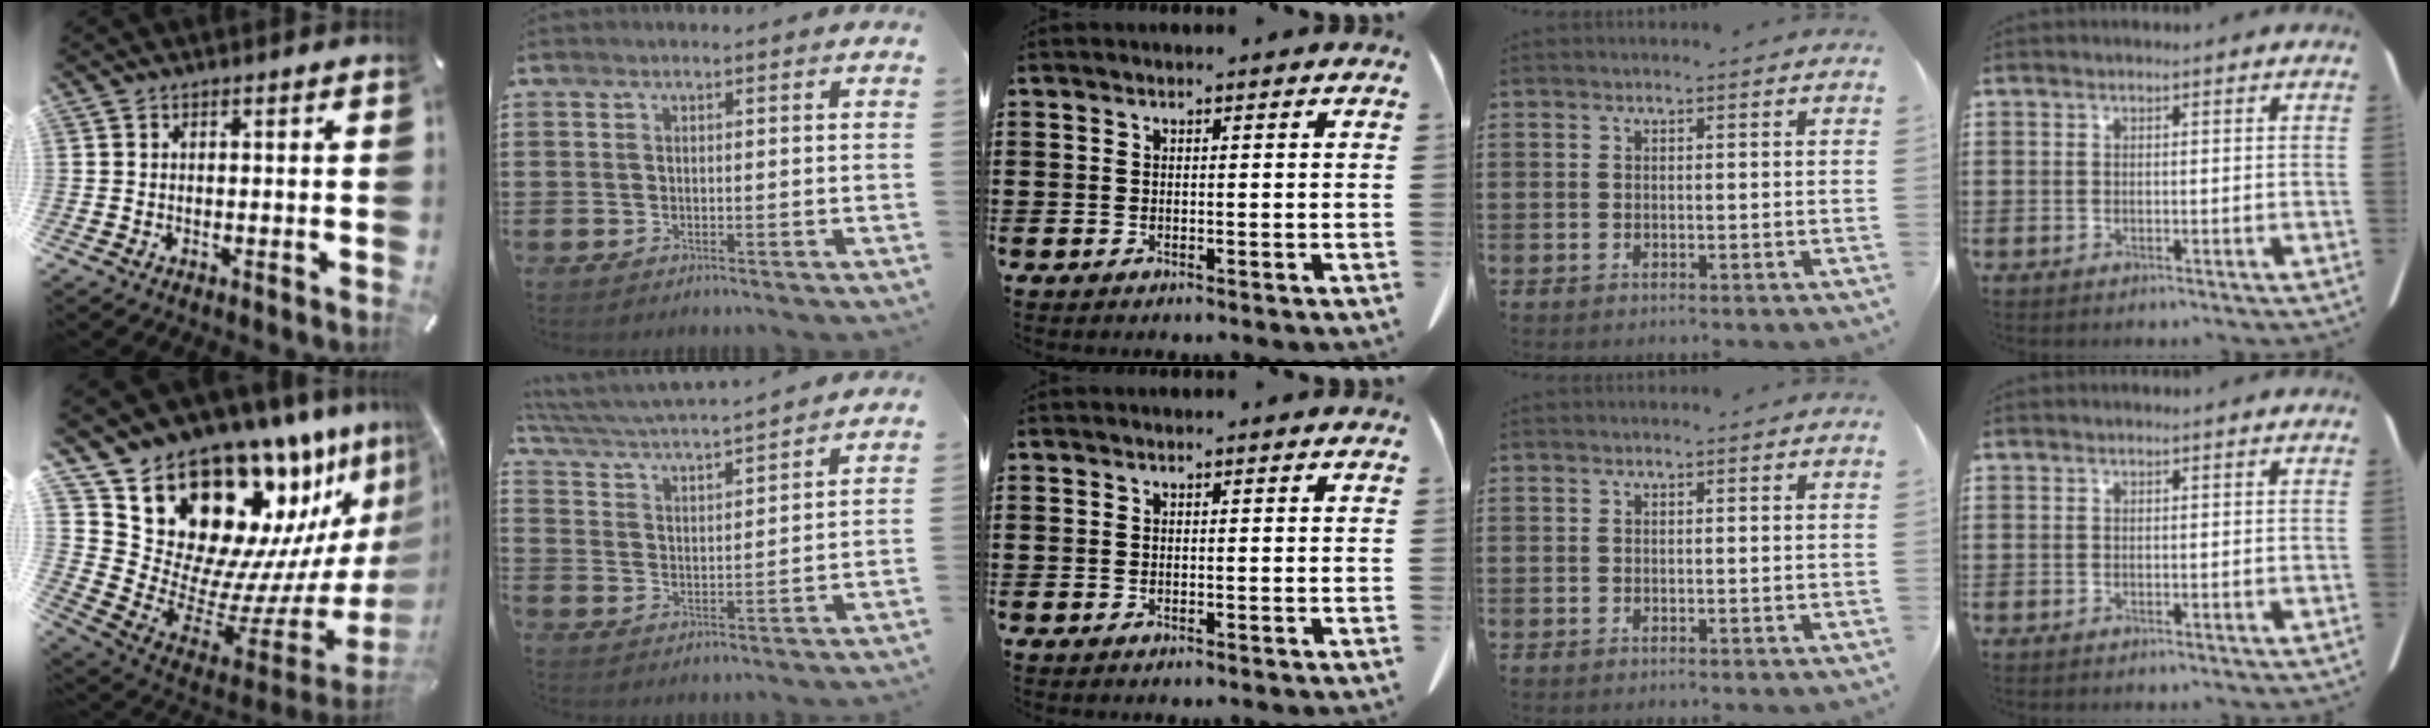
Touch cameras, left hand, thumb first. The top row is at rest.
{"thumb": {"total": 20.9, "force": [15.1, 11.0, 9.3], "torque": [-0.106, -0.174, 0.301]}, "index": {"total": 4.1, "force": [3.9, -0.2, 1.1], "torque": [-0.044, -0.031, 0.061]}}